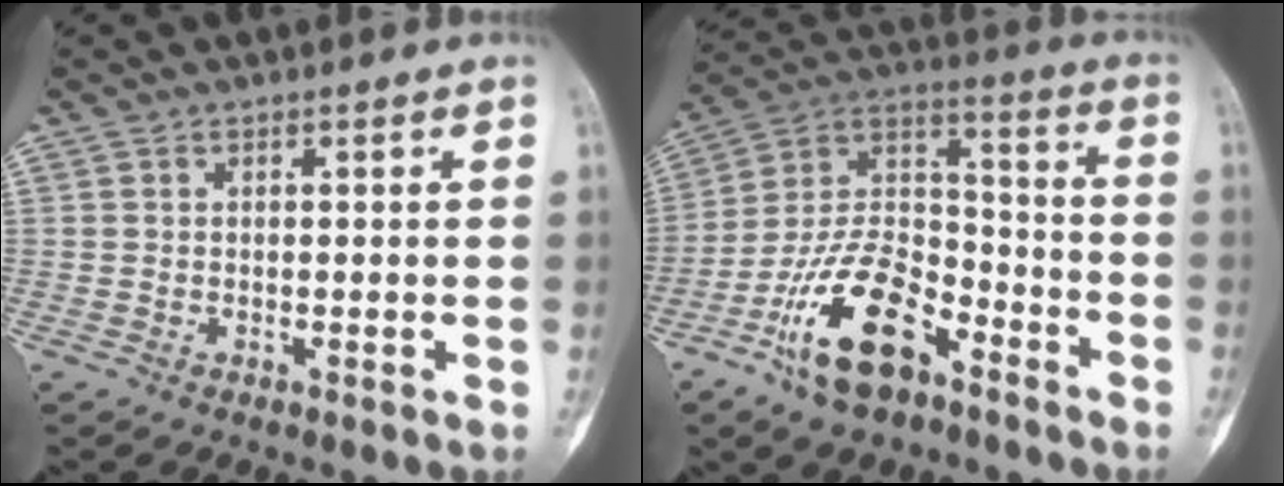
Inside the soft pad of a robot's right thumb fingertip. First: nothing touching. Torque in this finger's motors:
{"motor_torque": [0.42, 0.55, 1.62, -1.15, 0.09]}